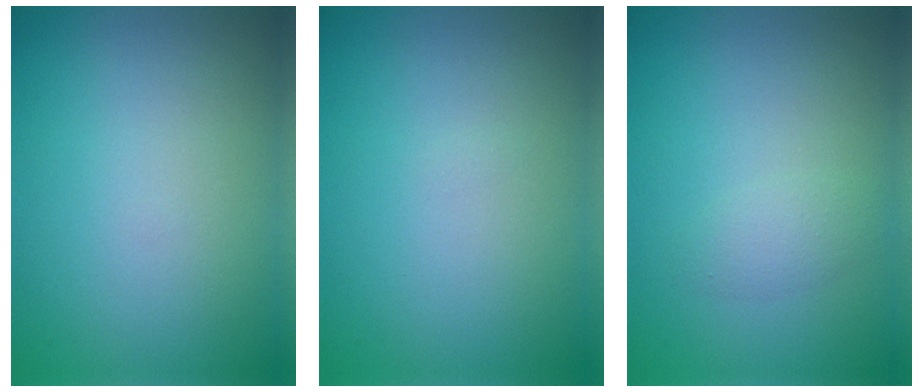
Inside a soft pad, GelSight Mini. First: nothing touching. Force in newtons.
{"total": 0.0}
{"total": 1.4, "press": 1.4, "slide": 0.1}